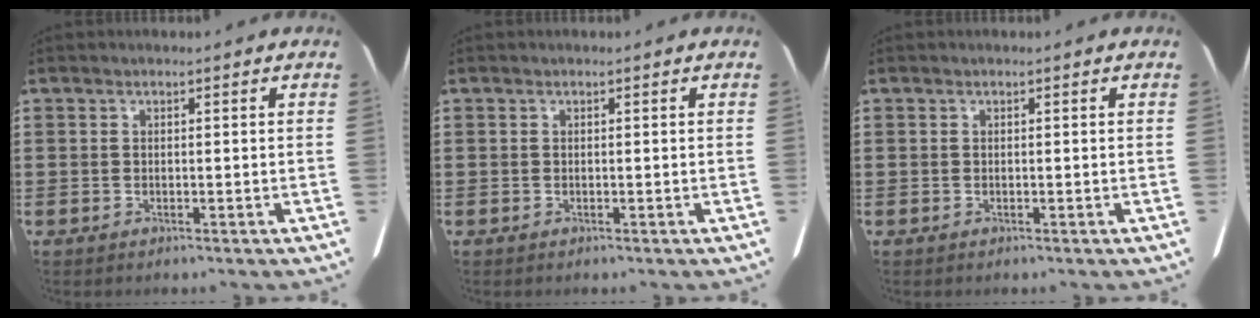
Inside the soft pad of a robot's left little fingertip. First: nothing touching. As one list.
[{"total": 0.0}, {"total": 0.0}]